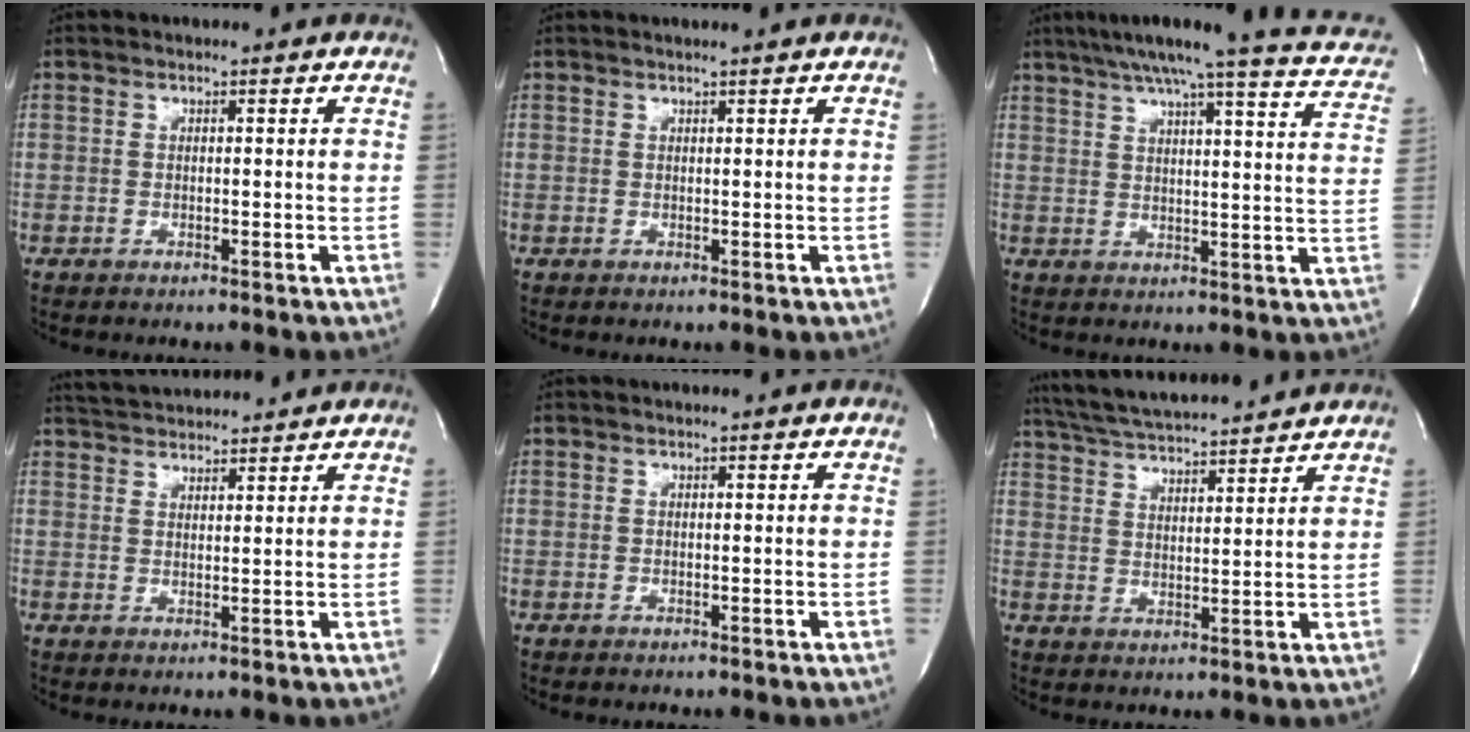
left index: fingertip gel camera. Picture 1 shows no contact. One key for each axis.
{"total": 1.1, "fx": 0.9, "fy": -0.4, "fz": 0.6, "tx": -0.014, "ty": -0.004, "tz": 0.022}
{"total": 20.0, "fx": 17.0, "fy": 1.4, "fz": 10.4, "tx": -0.146, "ty": -0.021, "tz": 0.196}
{"total": 6.2, "fx": 6.0, "fy": 0.6, "fz": 1.4, "tx": -0.031, "ty": 0.032, "tz": 0.095}
{"total": 0.0}
{"total": 13.7, "fx": 12.7, "fy": 0.5, "fz": 5.2, "tx": -0.105, "ty": 0.021, "tz": 0.201}